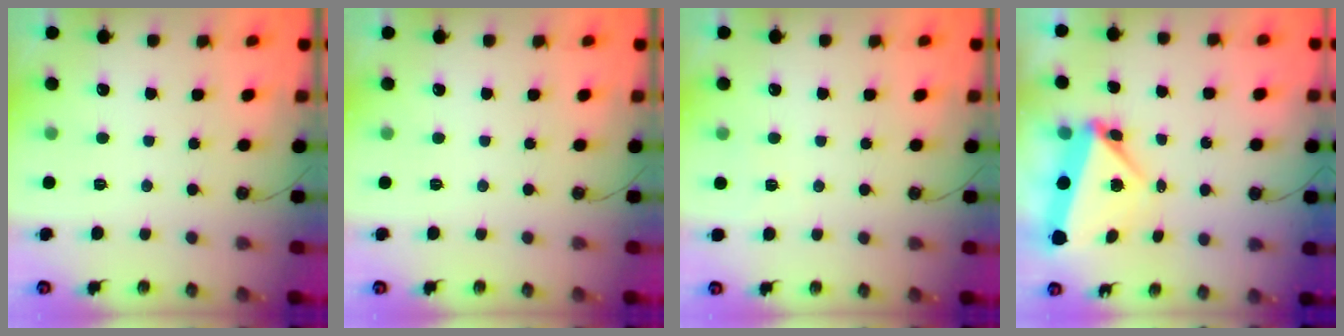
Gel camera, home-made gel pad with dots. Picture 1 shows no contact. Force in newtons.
{"total": 0.0}
{"total": 2.4, "press": 2.4, "slide": 0.4}
{"total": 5.9, "press": 5.9, "slide": 0.3}